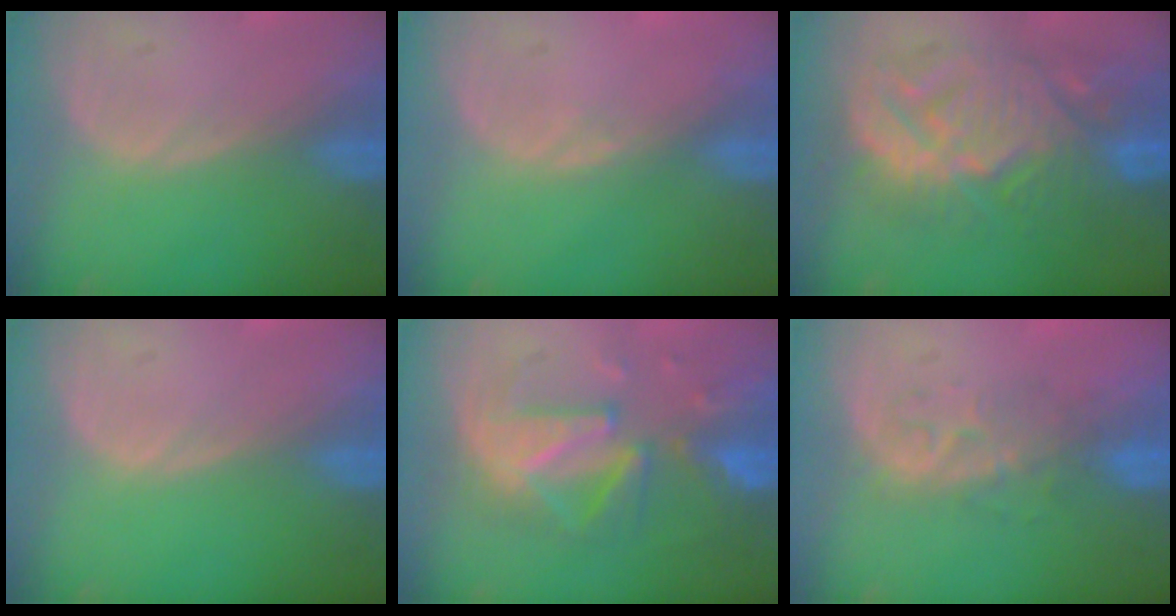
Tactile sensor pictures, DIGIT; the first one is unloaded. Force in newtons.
{"total": 0.9, "press": 0.8, "slide": 0.3}
{"total": 11.5, "press": 11.5, "slide": 1.0}
{"total": 0.0}
{"total": 9.4, "press": 9.0, "slide": 2.5}
{"total": 4.6, "press": 4.5, "slide": 1.1}